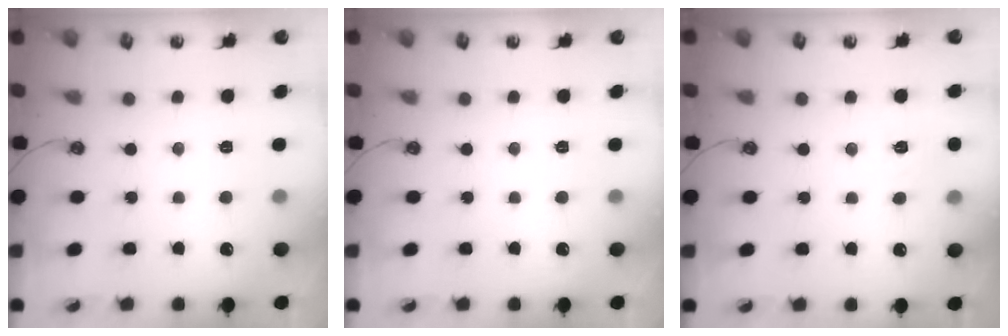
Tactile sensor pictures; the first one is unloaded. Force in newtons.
{"total": 0.0}
{"total": 6.8, "press": 6.7, "slide": 0.7}